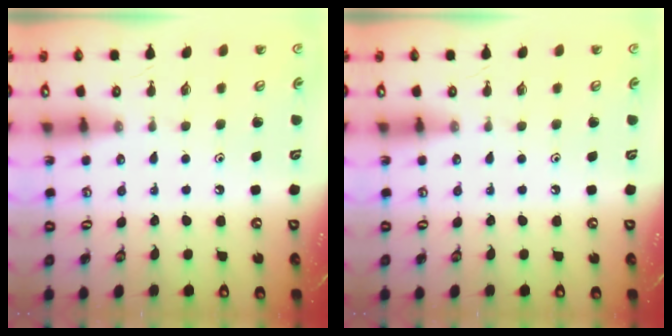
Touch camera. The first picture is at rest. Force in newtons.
{"total": 0.0}